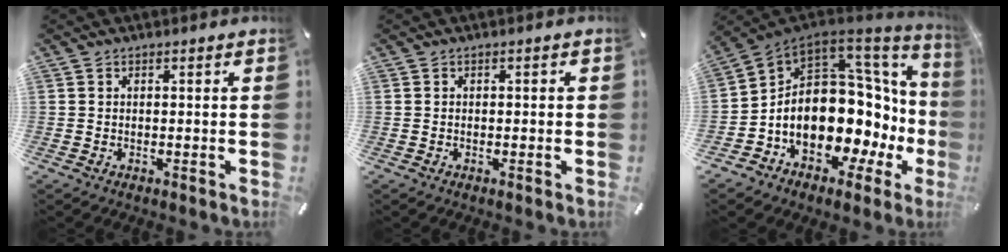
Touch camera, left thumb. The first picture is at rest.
{"total": 0.8, "force": [-0.3, 0.4, 0.6], "torque": [-0.011, 0.000, -0.006]}
{"total": 20.9, "force": [-3.4, 12.9, 16.1], "torque": [-0.271, -0.047, -0.040]}